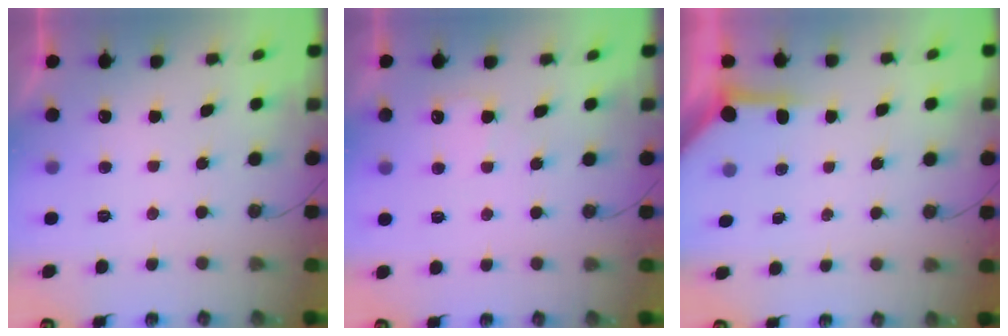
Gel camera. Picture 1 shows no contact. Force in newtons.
{"total": 4.5, "press": 4.4, "slide": 0.6}
{"total": 3.9, "press": 3.9, "slide": 0.4}